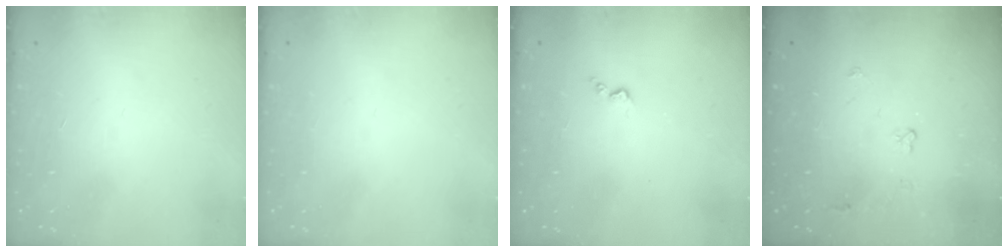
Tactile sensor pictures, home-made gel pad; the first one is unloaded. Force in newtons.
{"total": 0.0}
{"total": 2.7, "press": 2.6, "slide": 0.4}
{"total": 3.4, "press": 3.4, "slide": 0.6}